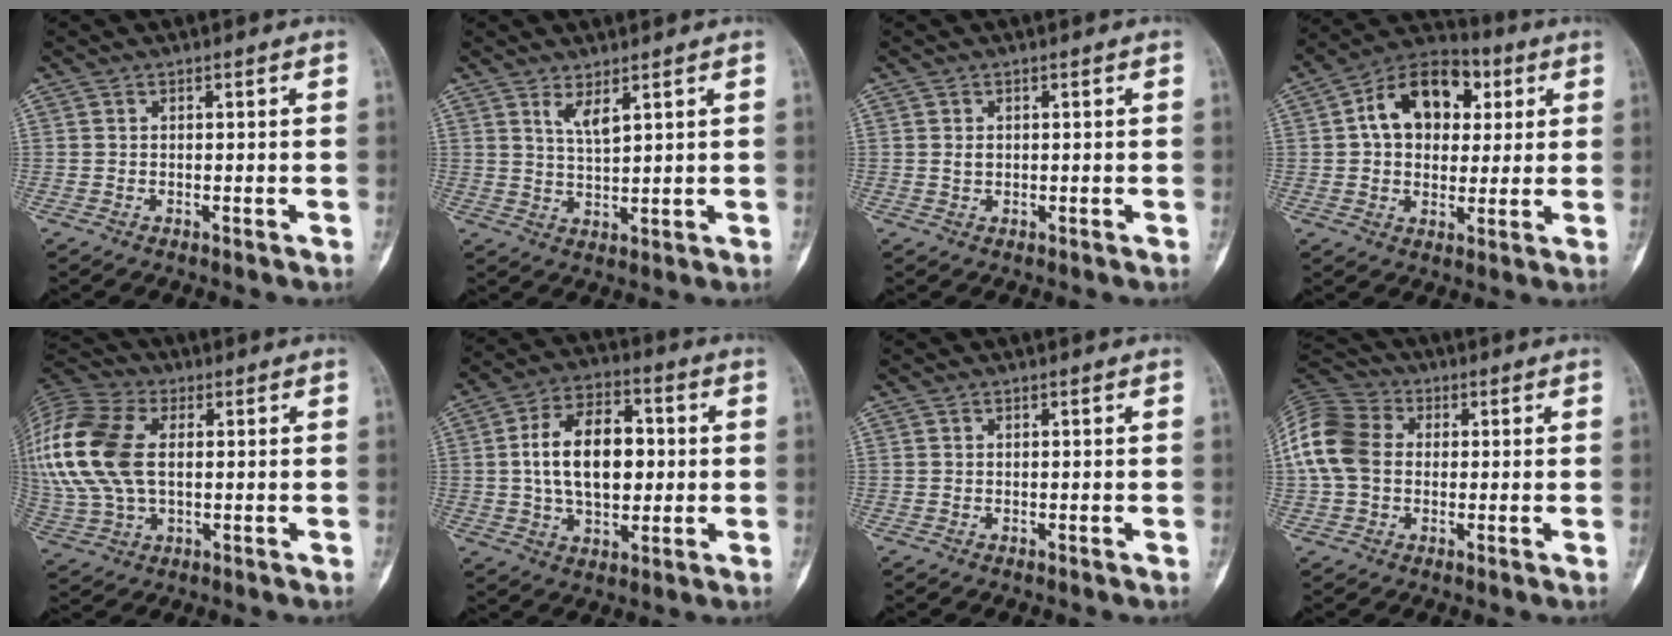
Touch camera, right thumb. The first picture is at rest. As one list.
[{"total": 3.9, "force": [2.4, 1.0, 2.9], "torque": [-0.052, -0.026, 0.050]}, {"total": 1.1, "force": [0.1, 0.8, 0.7], "torque": [-0.010, 0.000, 0.004]}, {"total": 15.2, "force": [3.8, 10.7, 10.2], "torque": [-0.122, 0.012, 0.053]}, {"total": 22.8, "force": [3.3, 14.2, 17.5], "torque": [-0.433, 0.014, 0.063]}, {"total": 15.3, "force": [1.1, 9.2, 12.2], "torque": [-0.180, 0.011, 0.015]}, {"total": 0.0}, {"total": 12.3, "force": [0.8, 9.4, 7.9], "torque": [-0.162, 0.028, 0.007]}]